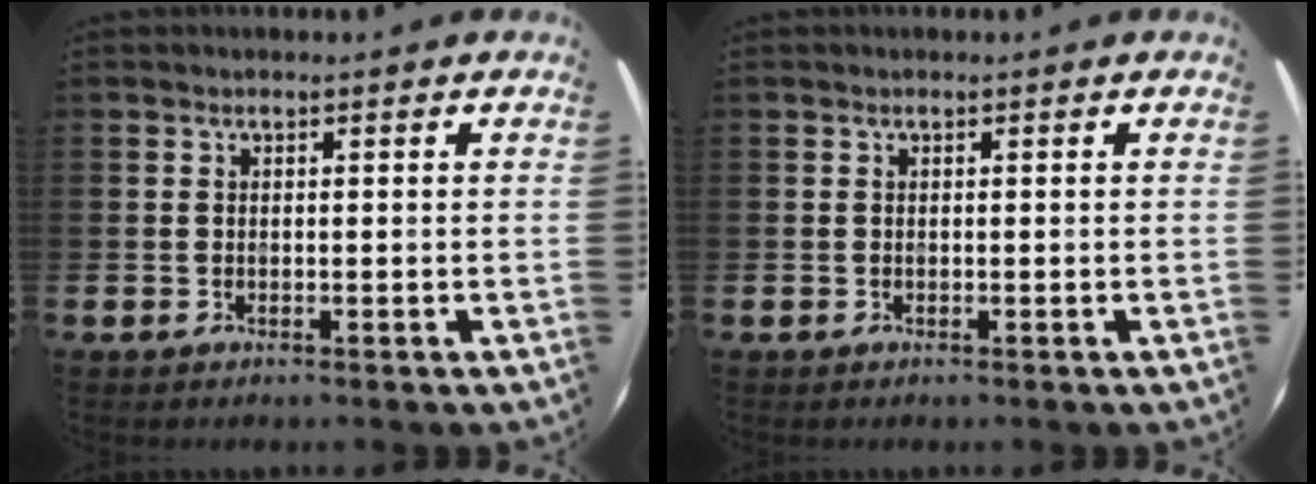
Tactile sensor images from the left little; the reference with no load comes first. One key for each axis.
{"total": 0.0}